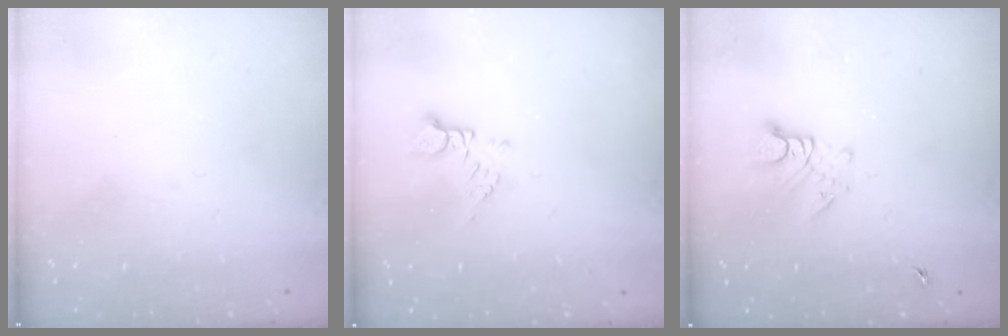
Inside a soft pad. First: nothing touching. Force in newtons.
{"total": 4.6, "press": 4.5, "slide": 0.6}
{"total": 5.1, "press": 5.1, "slide": 0.5}